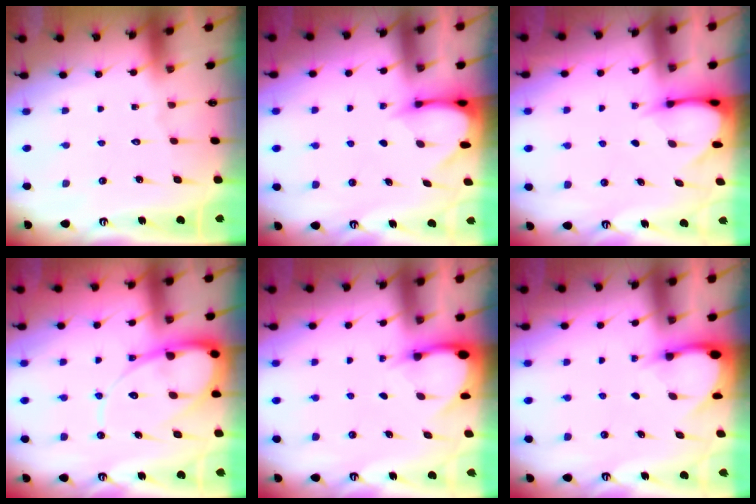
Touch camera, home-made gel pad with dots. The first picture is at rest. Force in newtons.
{"total": 3.4, "press": 3.4, "slide": 0.3}
{"total": 3.6, "press": 3.6, "slide": 0.3}
{"total": 13.3, "press": 13.3, "slide": 1.2}
{"total": 3.4, "press": 3.4, "slide": 0.2}
{"total": 3.6, "press": 3.6, "slide": 0.2}